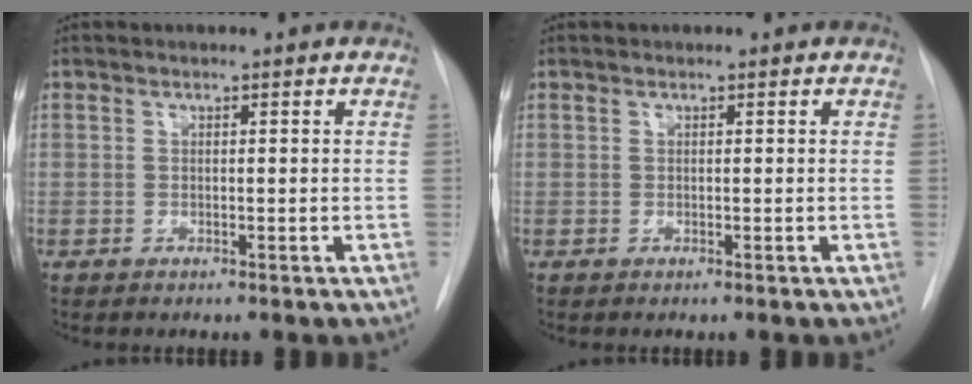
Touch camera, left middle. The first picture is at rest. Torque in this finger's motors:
{"motor_torque": [-0.14, 0.02, 0.02, 0.01]}